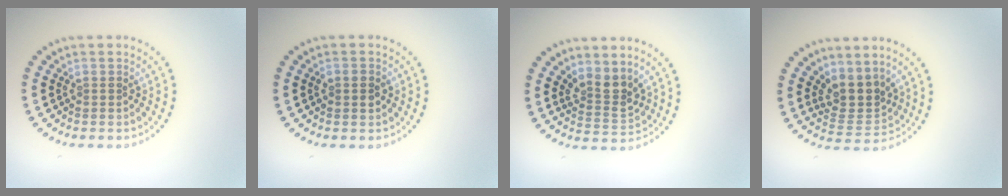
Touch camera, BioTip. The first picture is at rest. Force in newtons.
{"total": 1.4, "press": 1.4, "slide": 0.1}
{"total": 2.8, "press": 2.1, "slide": 1.8}
{"total": 3.3, "press": 2.6, "slide": 2.1}